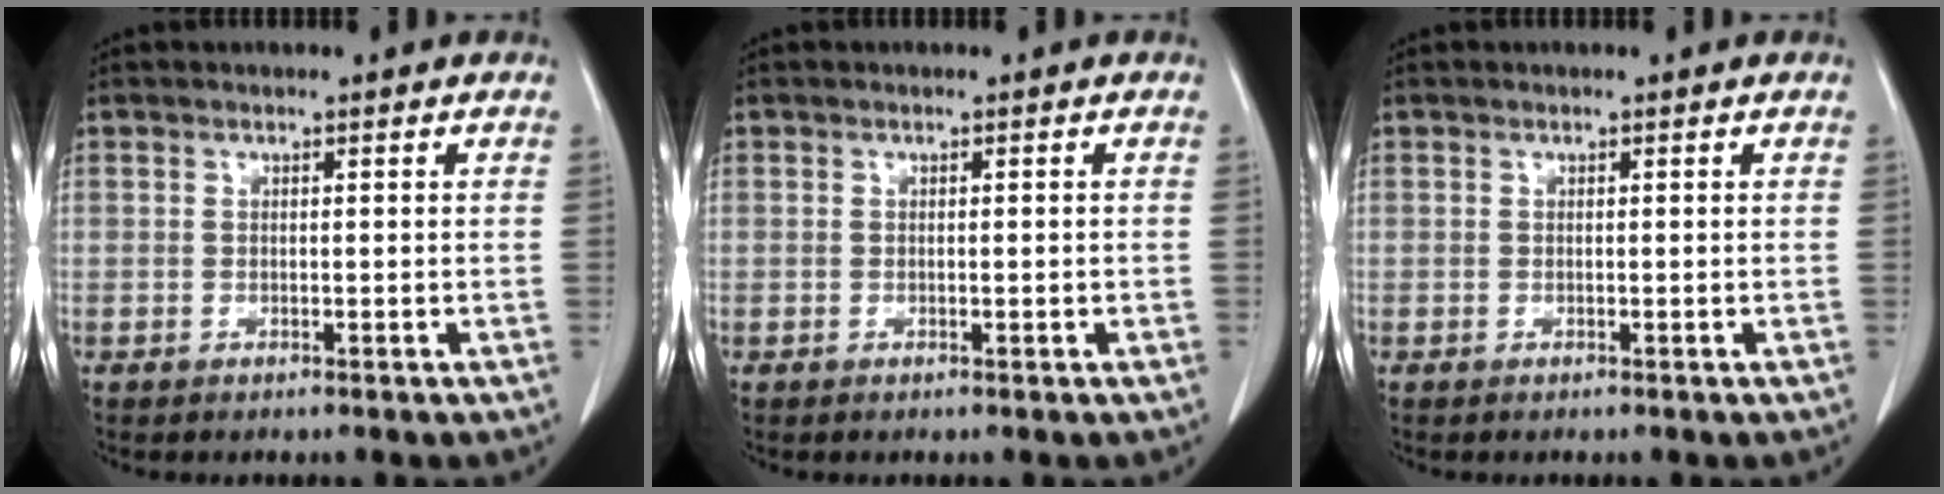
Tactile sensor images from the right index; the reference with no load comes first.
{"total": 0.6, "force": [-0.1, 0.1, 0.6], "torque": [-0.013, 0.001, 0.002]}
{"total": 0.0}